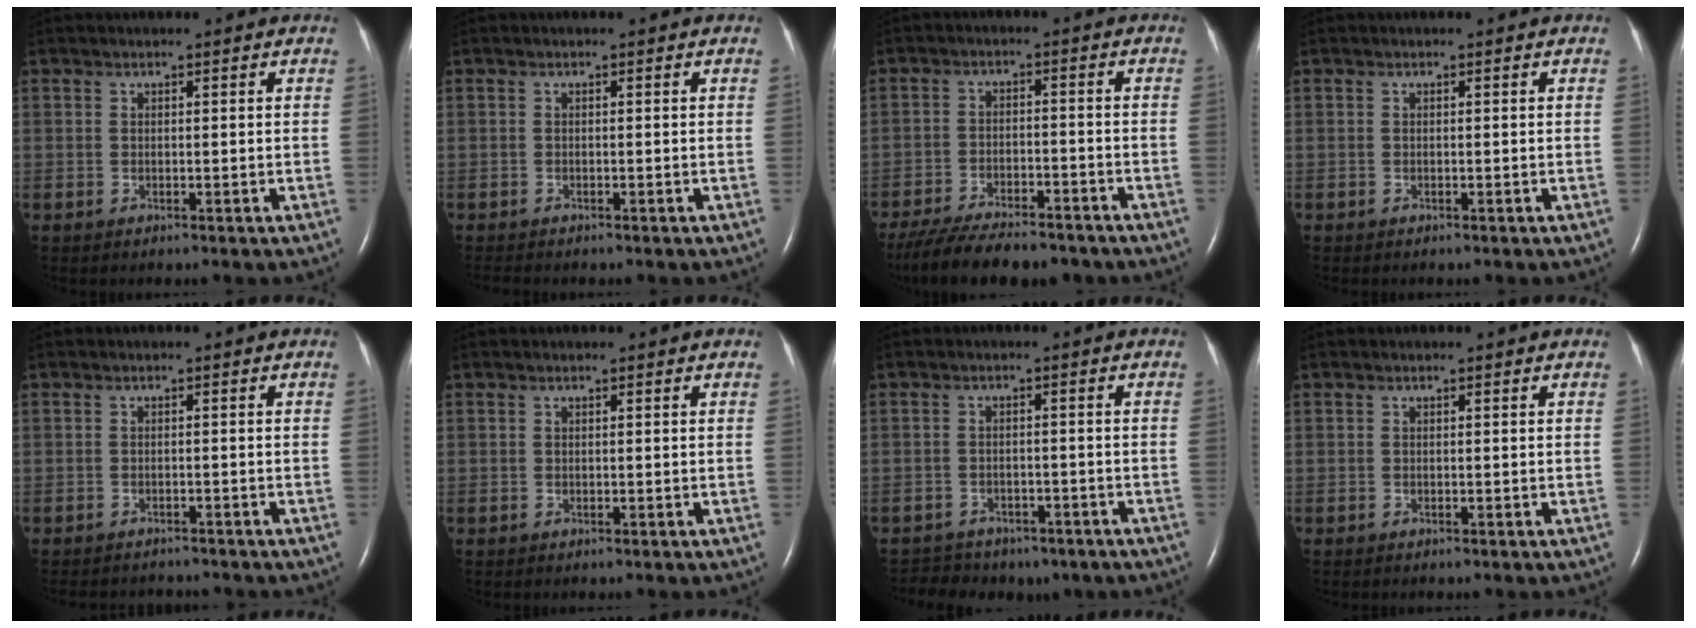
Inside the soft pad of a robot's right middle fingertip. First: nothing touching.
{"total": 1.6, "force": [-1.4, 0.3, 0.6], "torque": [-0.013, -0.004, -0.018]}
{"total": 15.0, "force": [-12.5, 4.0, 7.2], "torque": [-0.146, -0.019, -0.191]}
{"total": 0.0}
{"total": 7.0, "force": [-6.6, 1.8, 1.5], "torque": [-0.022, -0.002, -0.083]}
{"total": 0.0}
{"total": 9.2, "force": [-7.0, 5.5, 2.3], "torque": [-0.044, 0.013, -0.079]}
{"total": 0.0}